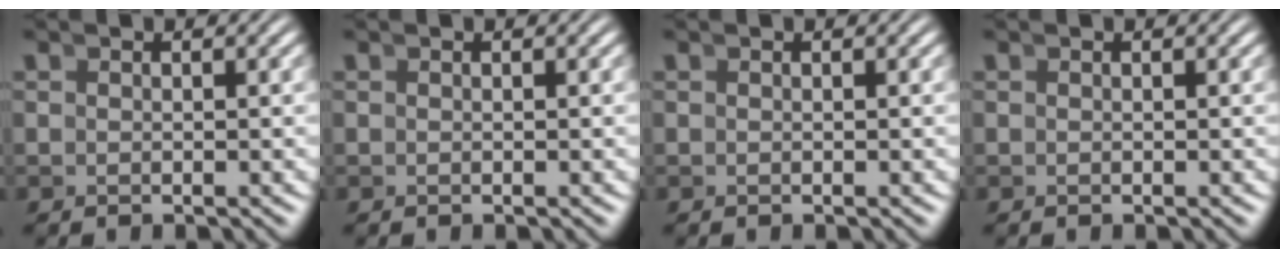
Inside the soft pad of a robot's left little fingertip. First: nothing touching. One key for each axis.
{"total": 0.0}
{"total": 0.0}
{"total": 0.0}